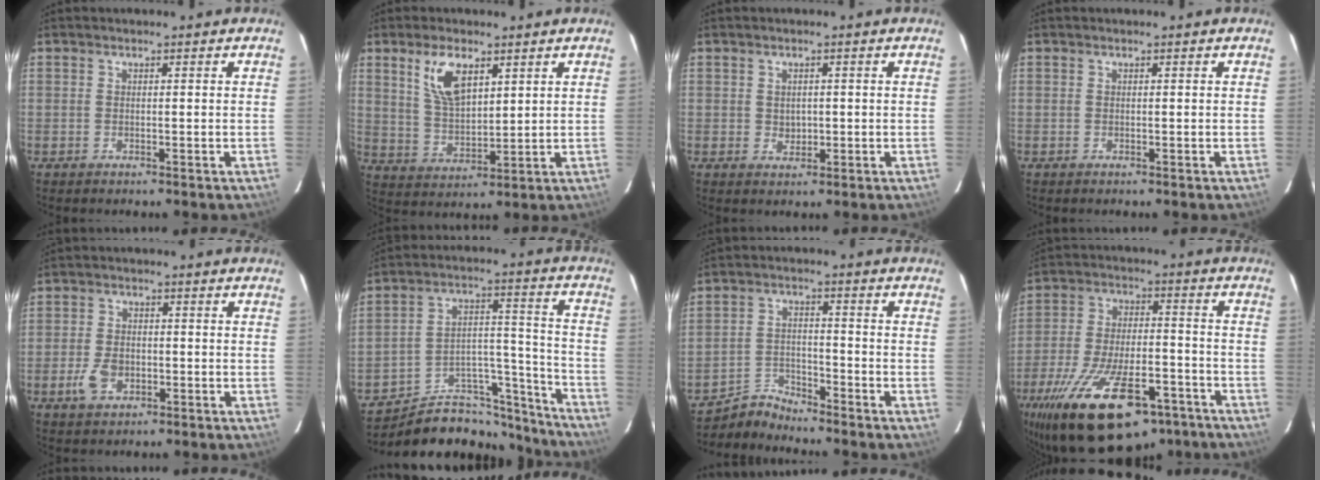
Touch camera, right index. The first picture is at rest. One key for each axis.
{"total": 8.9, "fx": 4.5, "fy": 4.1, "fz": 6.5, "tx": -0.122, "ty": 0.005, "tz": 0.097}
{"total": 2.1, "fx": 0.0, "fy": 1.9, "fz": 0.9, "tx": -0.012, "ty": 0.002, "tz": 0.005}
{"total": 0.0}
{"total": 5.6, "fx": -2.1, "fy": 3.6, "fz": 3.7, "tx": -0.086, "ty": 0.000, "tz": -0.035}
{"total": 19.0, "fx": -16.8, "fy": 7.7, "fz": 4.3, "tx": -0.053, "ty": 0.079, "tz": -0.242}
{"total": 5.0, "fx": -4.9, "fy": 0.5, "fz": -1.0, "tx": 0.011, "ty": 0.021, "tz": -0.094}
{"total": 25.8, "fx": -17.2, "fy": 10.3, "fz": 16.3, "tx": -0.310, "ty": -0.034, "tz": -0.261}